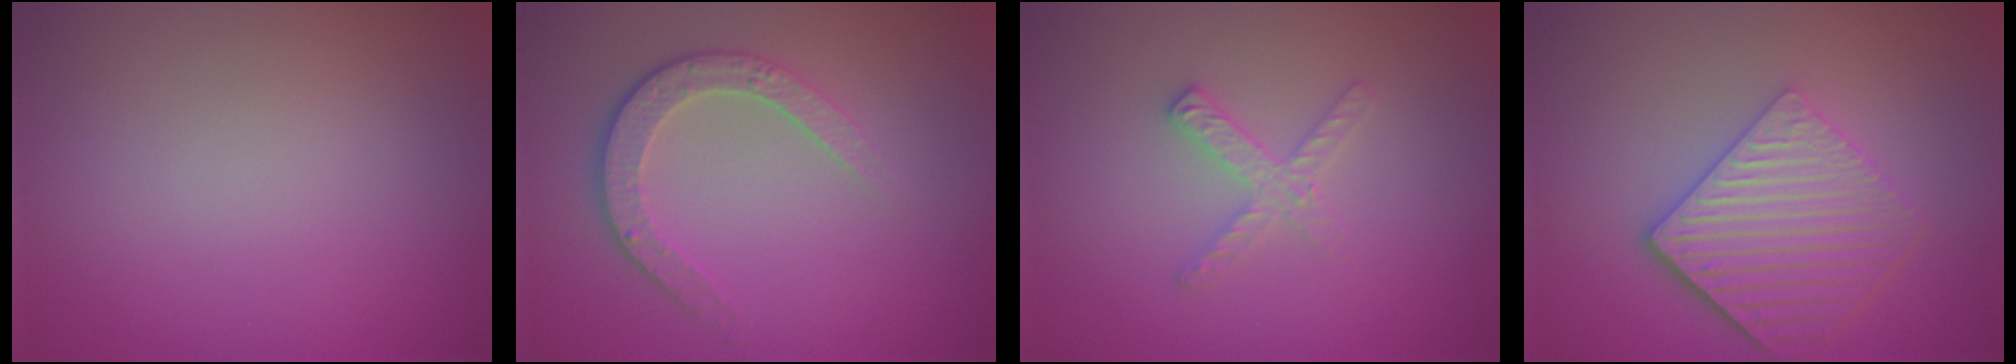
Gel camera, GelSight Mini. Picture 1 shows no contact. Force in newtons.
{"total": 3.4, "press": 2.6, "slide": 2.2}
{"total": 2.0, "press": 2.0, "slide": 0.2}
{"total": 5.7, "press": 4.3, "slide": 3.7}